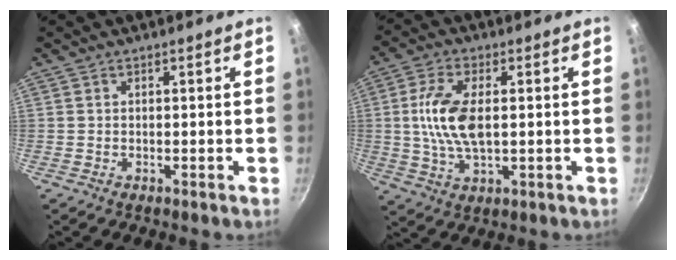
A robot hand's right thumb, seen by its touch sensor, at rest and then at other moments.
{"total": 10.6, "force": [0.8, 5.2, 9.2], "torque": [-0.181, 0.003, 0.012]}